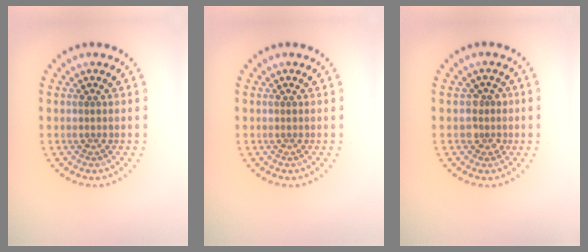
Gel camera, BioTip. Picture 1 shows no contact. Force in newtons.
{"total": 0.0}
{"total": 1.8, "press": 1.5, "slide": 1.1}